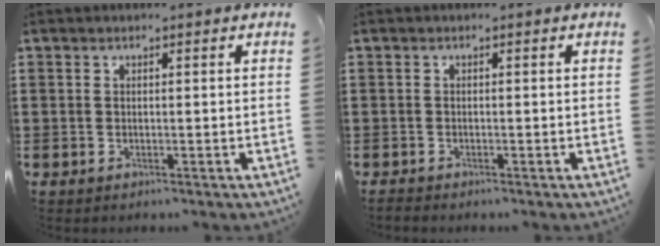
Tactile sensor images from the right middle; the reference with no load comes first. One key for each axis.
{"total": 0.6, "fx": -0.6, "fy": 0.1, "fz": 0.0, "tx": -0.001, "ty": -0.004, "tz": -0.010}